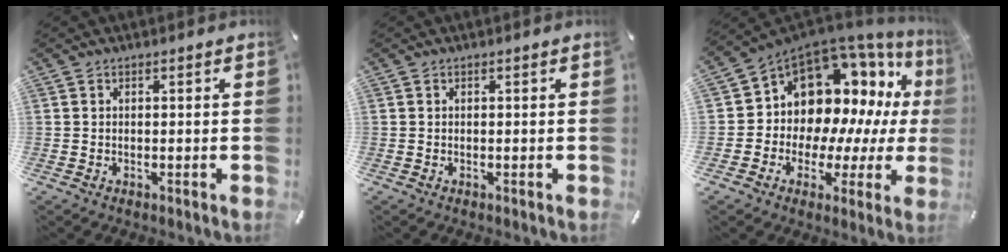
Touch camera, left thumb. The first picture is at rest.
{"total": 0.0}
{"total": 14.0, "force": [6.5, 10.8, 6.2], "torque": [-0.096, -0.076, 0.133]}